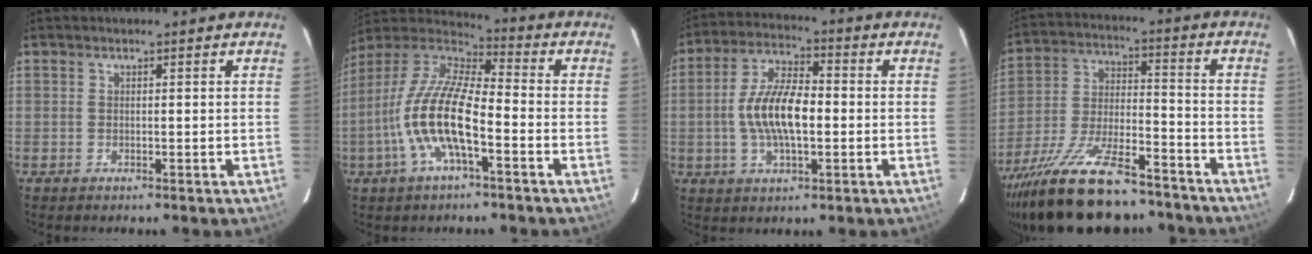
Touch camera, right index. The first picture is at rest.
{"total": 15.3, "force": [-5.1, 4.6, 13.7], "torque": [-0.277, -0.004, -0.105]}
{"total": 11.4, "force": [-1.2, 4.7, 10.3], "torque": [-0.206, 0.008, -0.023]}
{"total": 23.5, "force": [-18.2, 7.5, 12.8], "torque": [-0.250, -0.030, -0.288]}